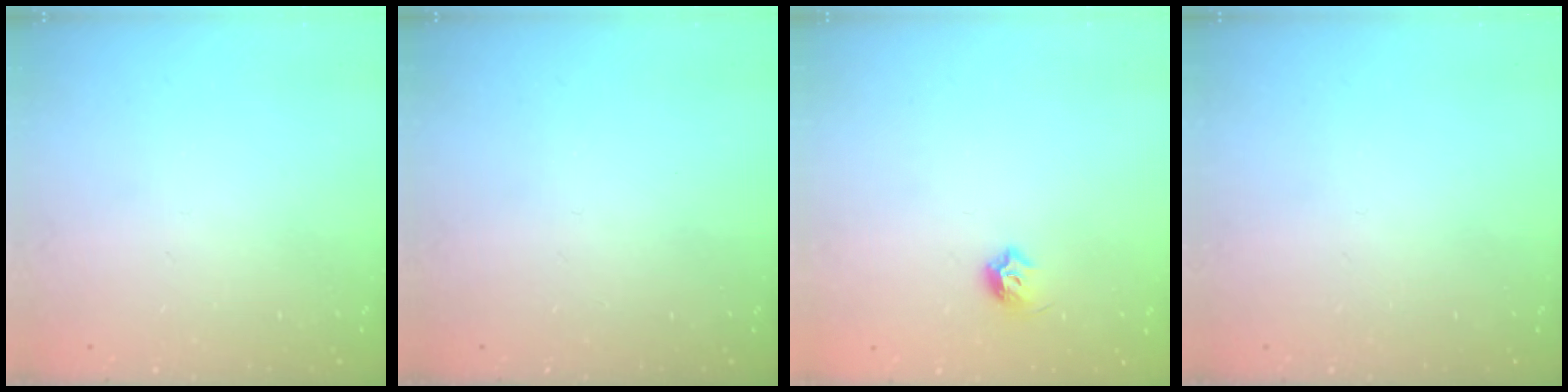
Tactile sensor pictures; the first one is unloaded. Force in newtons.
{"total": 0.0}
{"total": 5.6, "press": 5.5, "slide": 1.3}
{"total": 0.0}